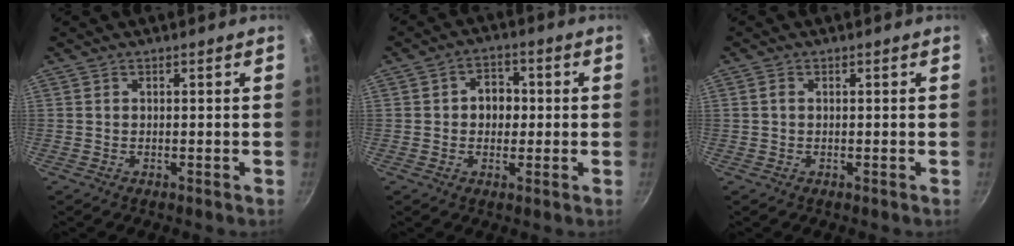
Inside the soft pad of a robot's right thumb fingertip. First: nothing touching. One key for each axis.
{"total": 5.7, "fx": 0.1, "fy": 4.7, "fz": 3.3, "tx": -0.016, "ty": 0.008, "tz": -0.004}
{"total": 1.0, "fx": 0.1, "fy": 0.8, "fz": 0.6, "tx": -0.010, "ty": 0.005, "tz": 0.001}